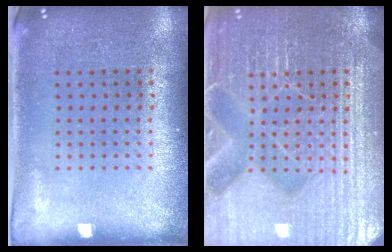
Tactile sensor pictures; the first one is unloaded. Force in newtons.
{"total": 7.6, "press": 7.5, "slide": 1.0}